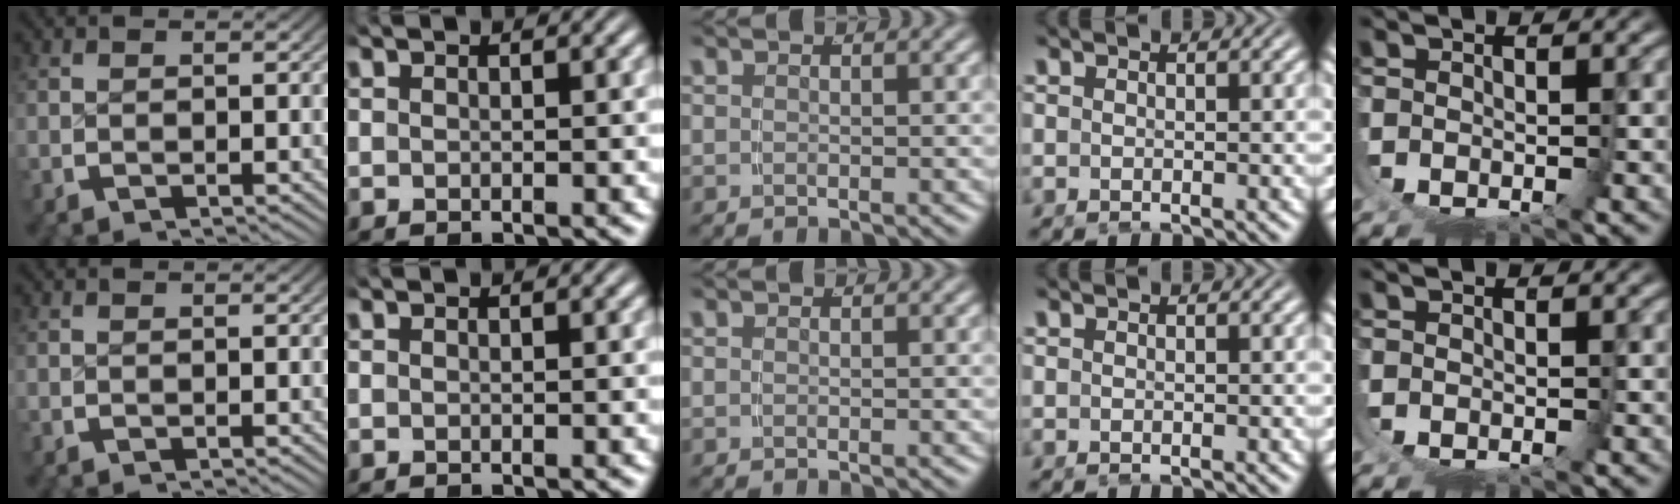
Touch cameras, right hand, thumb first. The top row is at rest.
{}